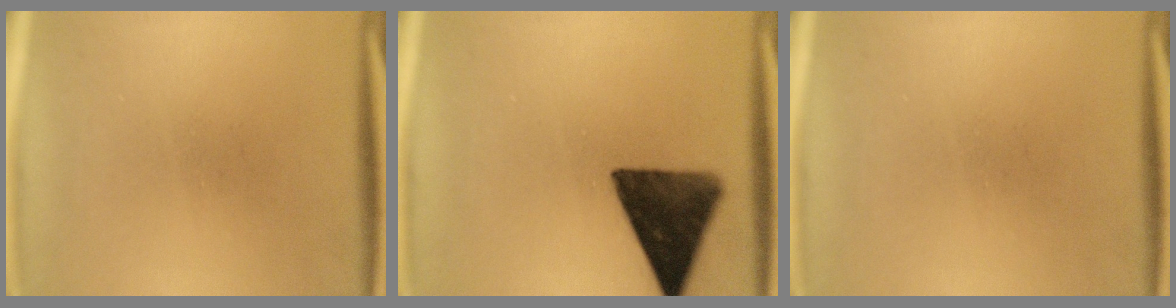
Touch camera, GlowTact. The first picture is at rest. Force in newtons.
{"total": 12.5}
{"total": 0.0}